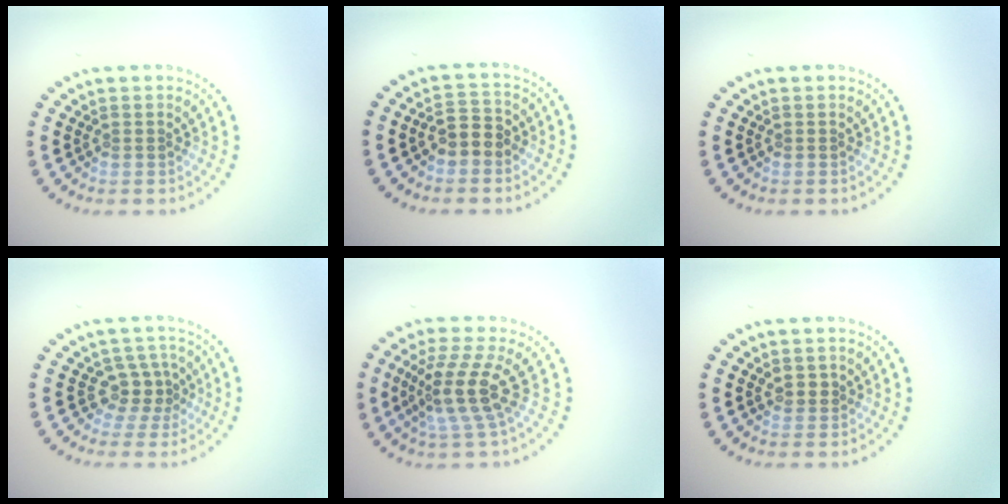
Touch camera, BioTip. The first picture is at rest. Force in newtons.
{"total": 2.4, "press": 2.3, "slide": 0.7}
{"total": 0.0}
{"total": 2.5, "press": 1.8, "slide": 1.7}
{"total": 4.3, "press": 3.1, "slide": 2.9}
{"total": 0.7, "press": 0.6, "slide": 0.4}